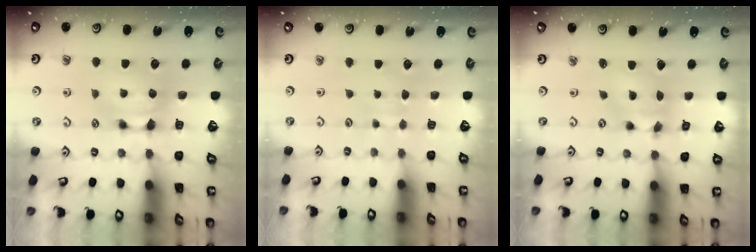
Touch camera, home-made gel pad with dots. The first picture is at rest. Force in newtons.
{"total": 3.5, "press": 3.5, "slide": 0.2}
{"total": 2.8, "press": 2.4, "slide": 1.5}